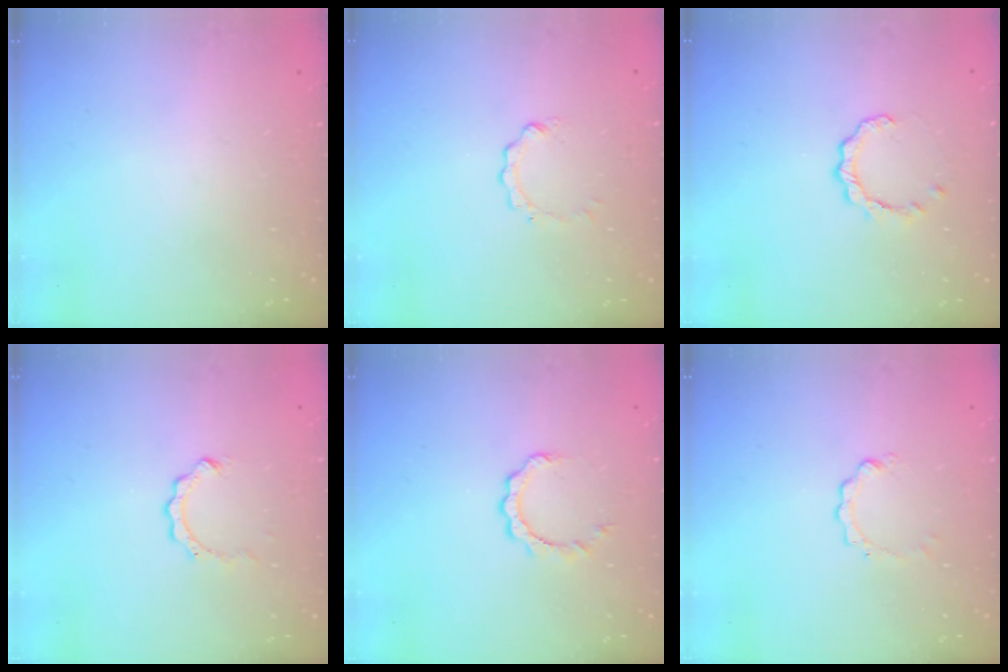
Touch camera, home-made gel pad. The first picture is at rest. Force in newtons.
{"total": 0.7, "press": 0.7, "slide": 0.1}
{"total": 2.5, "press": 2.5, "slide": 0.3}
{"total": 2.7, "press": 2.7, "slide": 0.3}
{"total": 4.6, "press": 4.6, "slide": 0.3}
{"total": 0.8, "press": 0.8, "slide": 0.1}